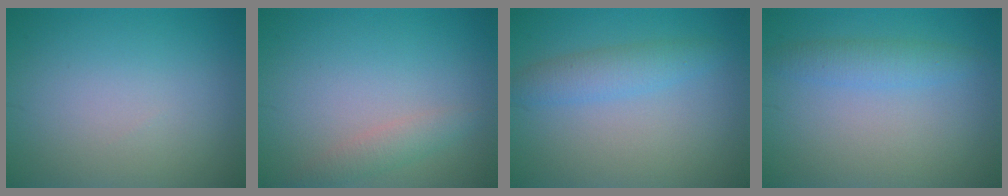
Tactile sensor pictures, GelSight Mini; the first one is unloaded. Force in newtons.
{"total": 1.7, "press": 1.7, "slide": 0.1}
{"total": 2.6, "press": 2.6, "slide": 0.2}
{"total": 2.2, "press": 2.2, "slide": 0.2}